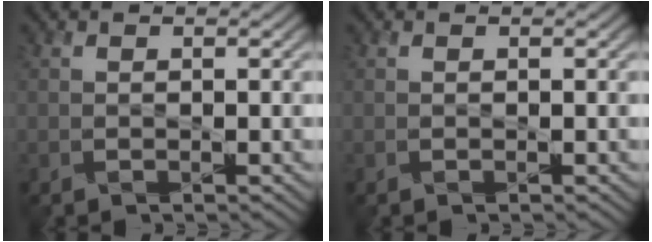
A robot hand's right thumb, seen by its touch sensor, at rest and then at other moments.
{"total": 0.0}